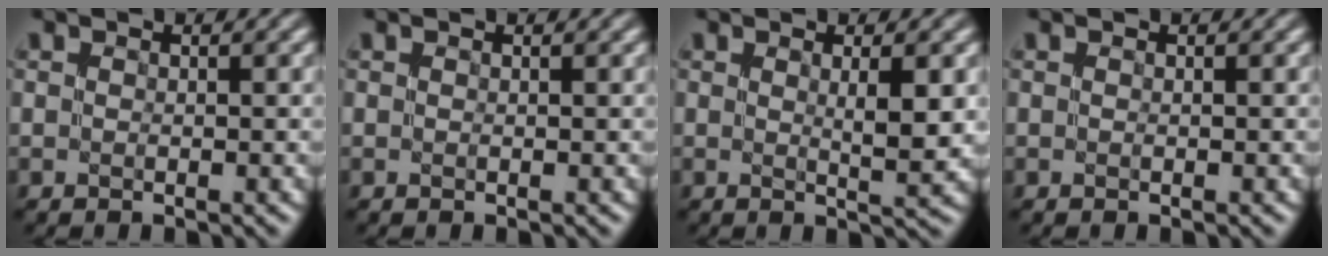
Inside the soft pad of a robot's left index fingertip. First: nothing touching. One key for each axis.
{"total": 0.0}
{"total": 2.5, "fx": 0.6, "fy": 0.4, "fz": 2.4, "tx": -0.034, "ty": -0.003, "tz": 0.010}
{"total": 0.0}